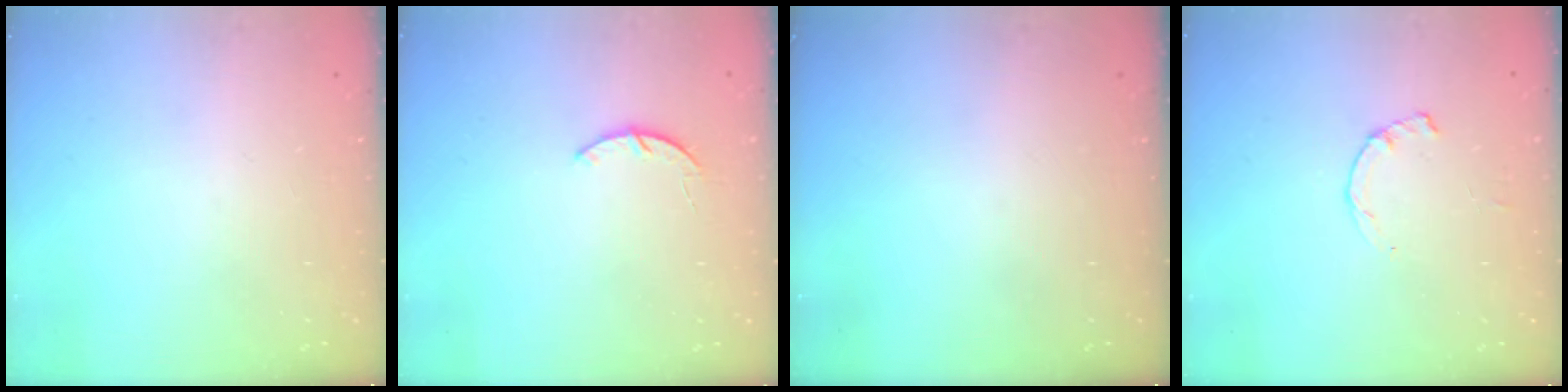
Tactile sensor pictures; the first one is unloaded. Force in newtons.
{"total": 3.2, "press": 3.2, "slide": 0.4}
{"total": 0.0}
{"total": 1.2, "press": 1.2, "slide": 0.3}